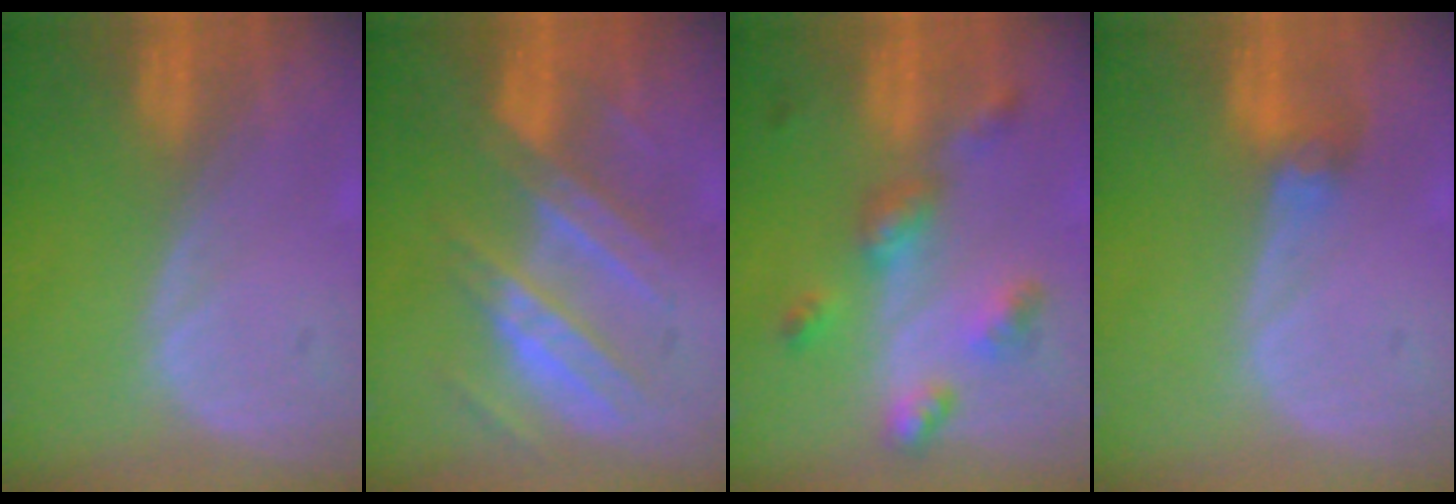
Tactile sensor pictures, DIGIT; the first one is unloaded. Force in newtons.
{"total": 7.4, "press": 7.3, "slide": 1.0}
{"total": 6.8, "press": 6.0, "slide": 3.3}
{"total": 2.9, "press": 2.6, "slide": 1.2}